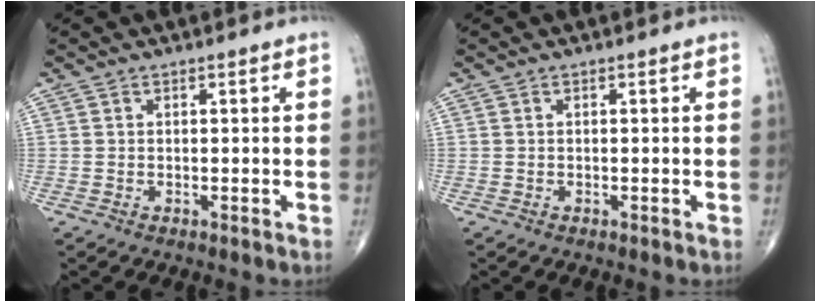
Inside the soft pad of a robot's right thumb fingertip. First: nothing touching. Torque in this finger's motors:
{"motor_torque": [0.00, 0.04, -0.01, -0.05, 0.02]}